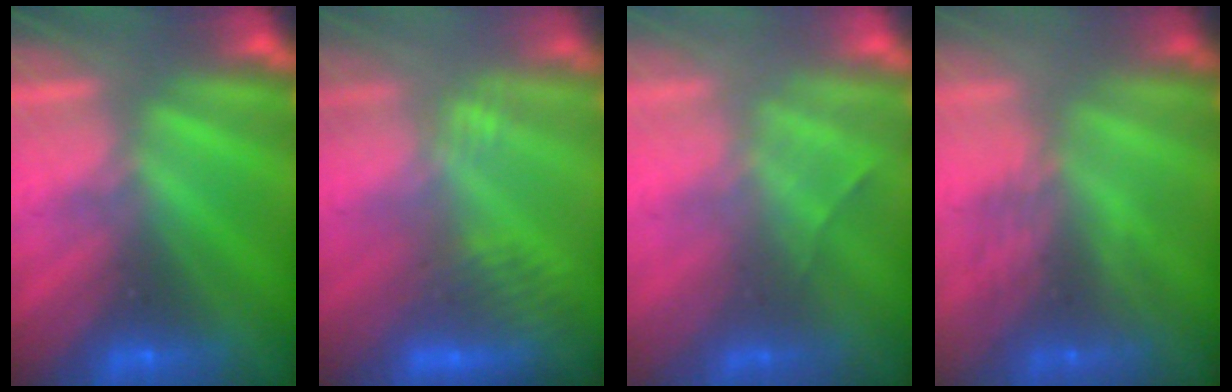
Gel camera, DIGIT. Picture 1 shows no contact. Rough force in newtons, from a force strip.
{"total": 2.7}
{"total": 2.2}
{"total": 3.0}